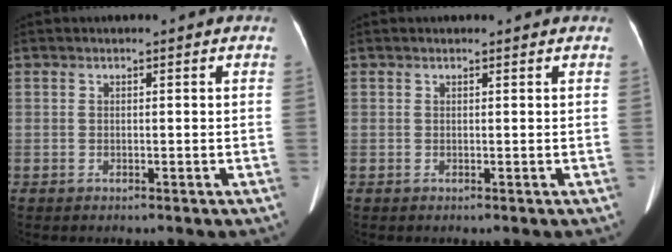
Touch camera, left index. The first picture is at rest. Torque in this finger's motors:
{"motor_torque": [-1.82, -0.29, -0.51, -0.21]}